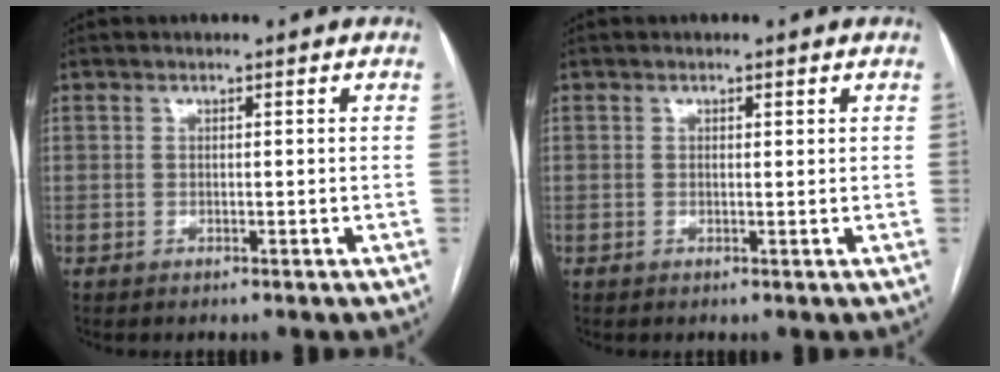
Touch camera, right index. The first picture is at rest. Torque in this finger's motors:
{"motor_torque": [-0.02, -0.01, -0.09, -0.01]}